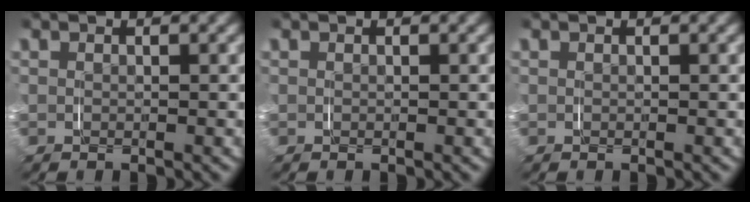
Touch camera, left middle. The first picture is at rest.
{"total": 0.0}
{"total": 0.0}